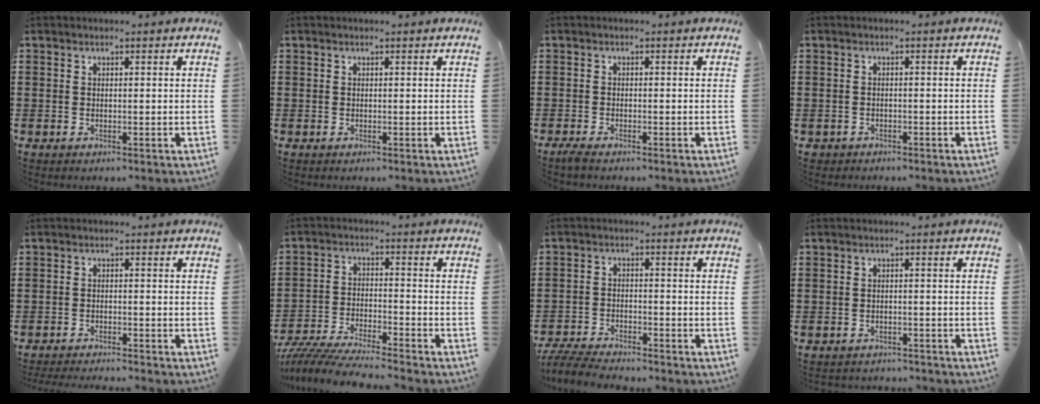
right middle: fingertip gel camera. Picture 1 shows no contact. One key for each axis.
{"total": 0.0}
{"total": 1.2, "fx": -0.9, "fy": 0.1, "fz": 0.7, "tx": -0.020, "ty": -0.006, "tz": -0.020}
{"total": 0.9, "fx": -0.8, "fy": 0.4, "fz": 0.0, "tx": -0.002, "ty": 0.002, "tz": -0.018}
{"total": 2.1, "fx": -2.1, "fy": -0.1, "fz": 0.2, "tx": -0.005, "ty": 0.001, "tz": -0.043}
{"total": 6.7, "fx": -6.4, "fy": 0.0, "fz": 1.7, "tx": -0.043, "ty": -0.007, "tz": -0.129}
{"total": 5.1, "fx": -5.0, "fy": 0.5, "fz": 1.2, "tx": -0.036, "ty": -0.004, "tz": -0.104}
{"total": 1.5, "fx": -1.5, "fy": 0.2, "fz": -0.1, "tx": -0.004, "ty": 0.001, "tz": -0.033}